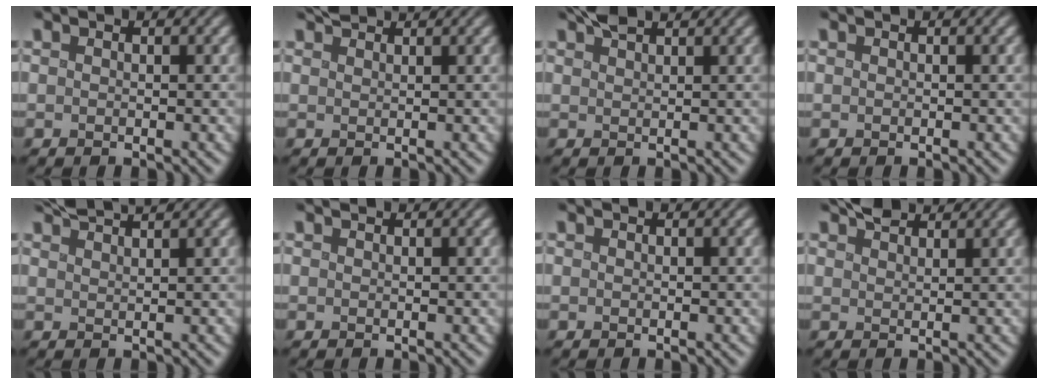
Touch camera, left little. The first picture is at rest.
{"total": 1.4, "force": [1.4, 0.0, 0.4], "torque": [-0.004, 0.004, 0.025]}
{"total": 1.9, "force": [1.7, 0.3, 0.8], "torque": [-0.012, 0.008, 0.032]}
{"total": 0.0}
{"total": 3.0, "force": [2.7, 0.3, 1.2], "torque": [-0.005, 0.012, 0.044]}
{"total": 0.0}
{"total": 0.0}
{"total": 2.3, "force": [2.1, 0.5, 0.7], "torque": [-0.008, 0.009, 0.041]}